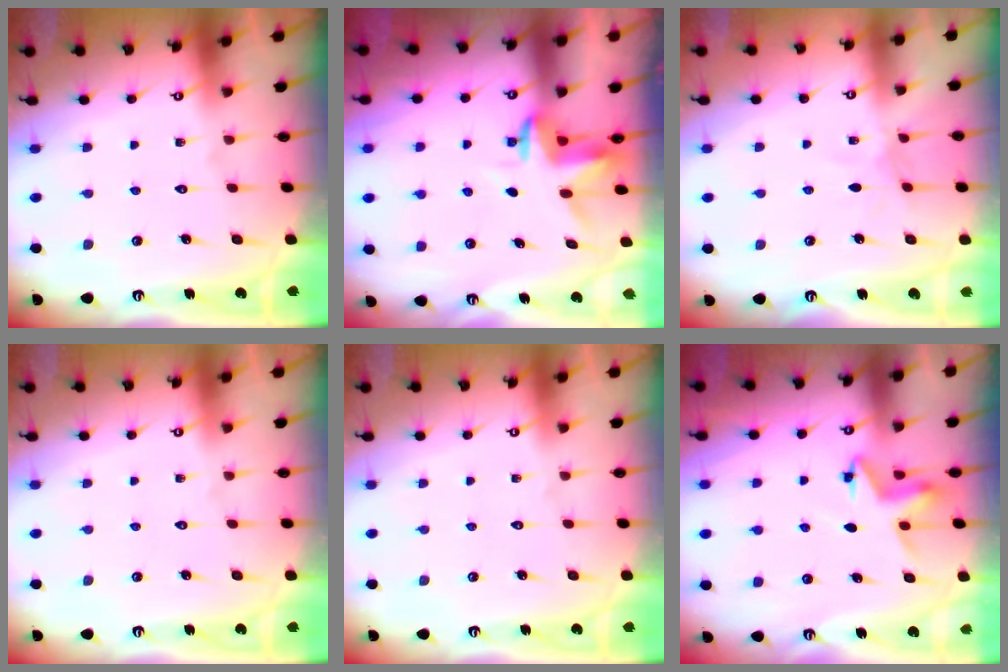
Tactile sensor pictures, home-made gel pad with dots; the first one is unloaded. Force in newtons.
{"total": 3.6, "press": 3.6, "slide": 0.2}
{"total": 2.7, "press": 2.7, "slide": 0.4}
{"total": 0.0}
{"total": 0.0}
{"total": 6.3, "press": 6.3, "slide": 0.7}